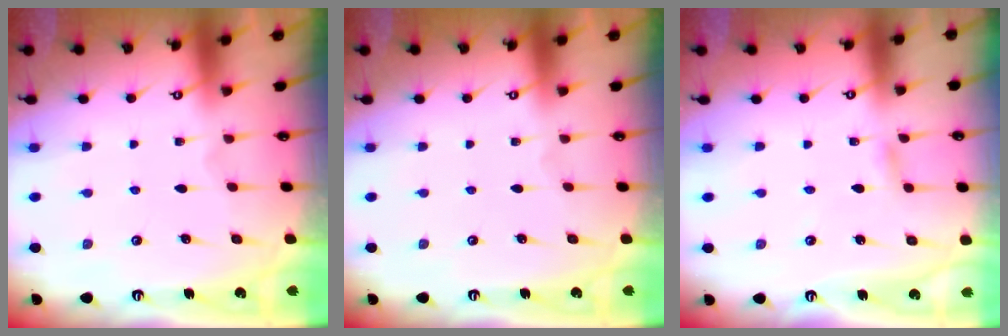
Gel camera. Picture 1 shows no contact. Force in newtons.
{"total": 0.0}
{"total": 2.9, "press": 2.9, "slide": 0.4}